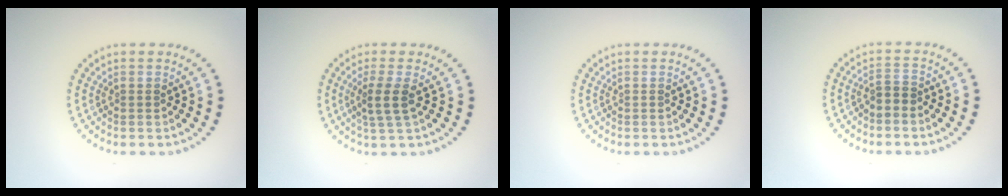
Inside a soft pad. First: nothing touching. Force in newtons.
{"total": 2.5, "press": 2.0, "slide": 1.5}
{"total": 0.0}
{"total": 1.3, "press": 1.0, "slide": 0.8}